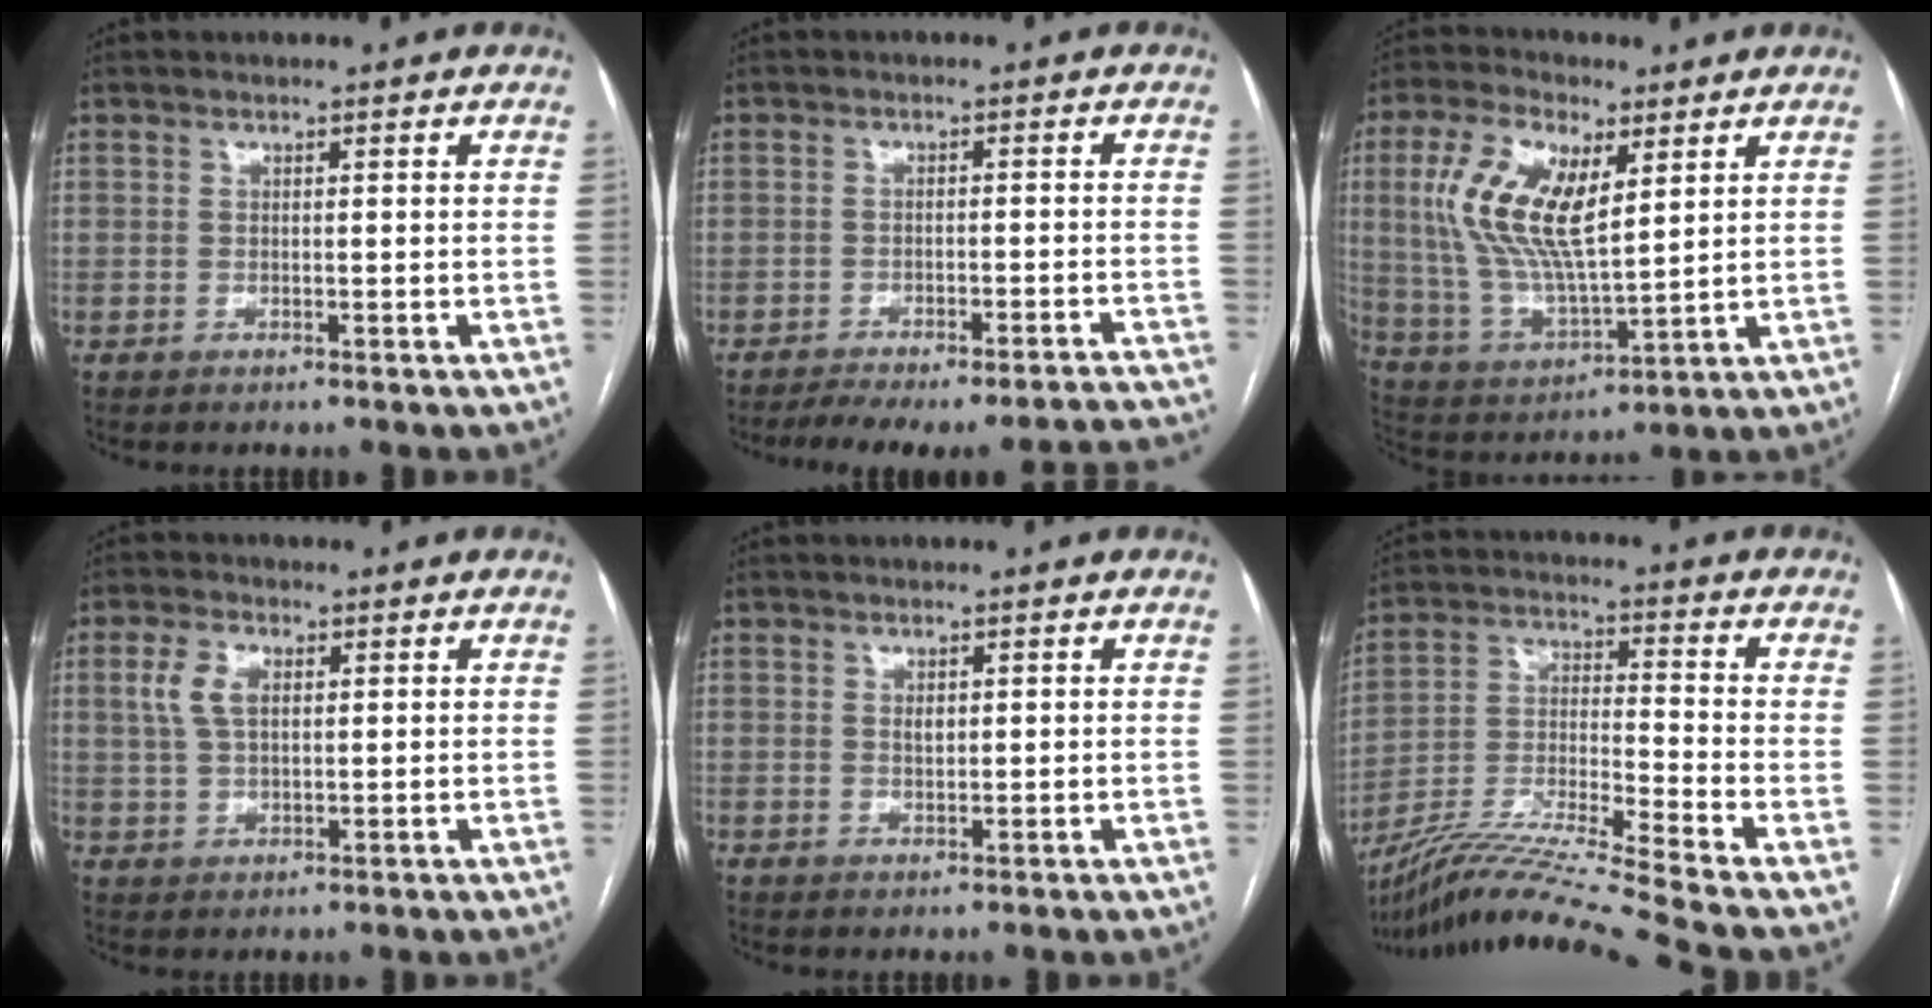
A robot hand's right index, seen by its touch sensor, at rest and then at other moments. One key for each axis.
{"total": 15.0, "fx": -14.3, "fy": 0.9, "fz": 4.6, "tx": -0.037, "ty": 0.010, "tz": -0.179}
{"total": 14.3, "fx": 4.6, "fy": 5.2, "fz": 12.5, "tx": -0.270, "ty": 0.011, "tz": 0.091}
{"total": 4.8, "fx": 1.5, "fy": 2.6, "fz": 3.8, "tx": -0.091, "ty": 0.012, "tz": 0.031}
{"total": 1.0, "fx": 0.3, "fy": 0.4, "fz": 0.9, "tx": -0.016, "ty": -0.002, "tz": 0.006}
{"total": 17.0, "fx": -14.5, "fy": -3.0, "fz": 8.4, "tx": -0.173, "ty": -0.015, "tz": -0.259}